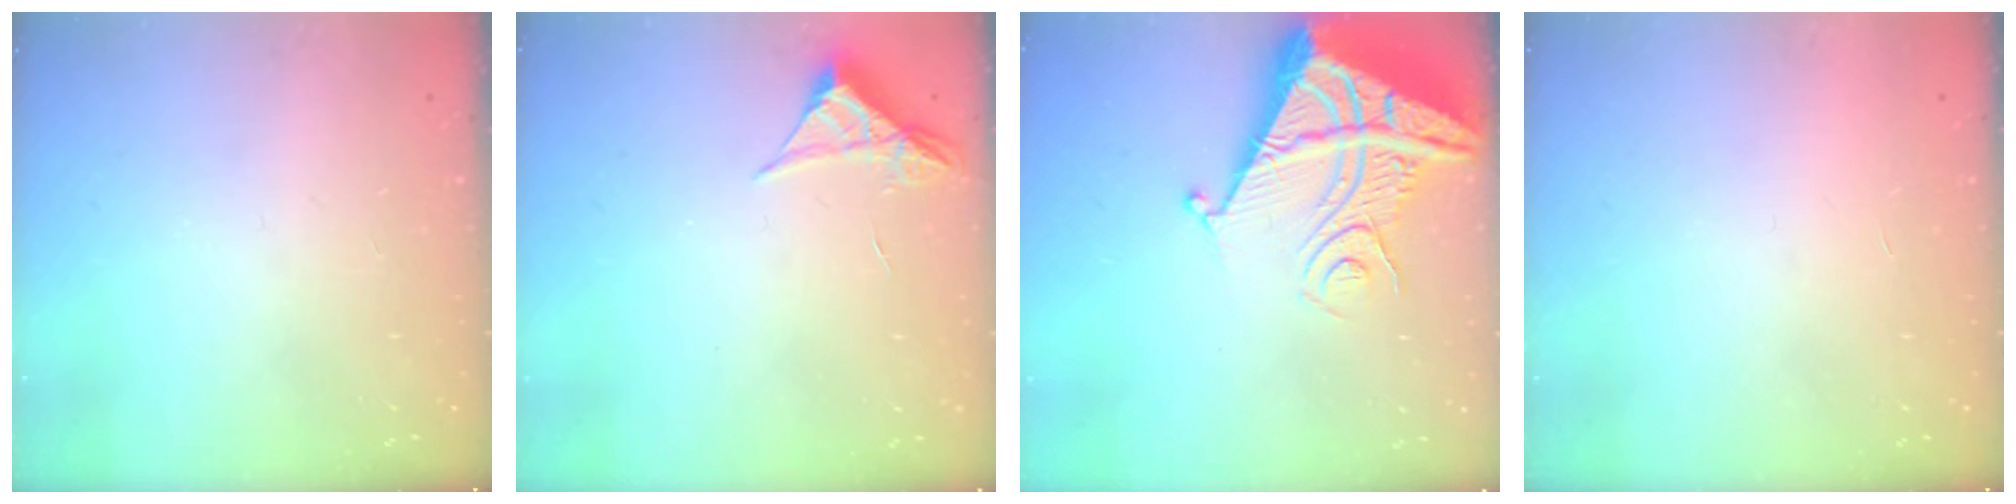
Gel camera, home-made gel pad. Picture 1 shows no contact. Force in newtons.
{"total": 4.2, "press": 4.2, "slide": 0.4}
{"total": 13.1, "press": 13.0, "slide": 1.6}
{"total": 1.7, "press": 1.7, "slide": 0.1}